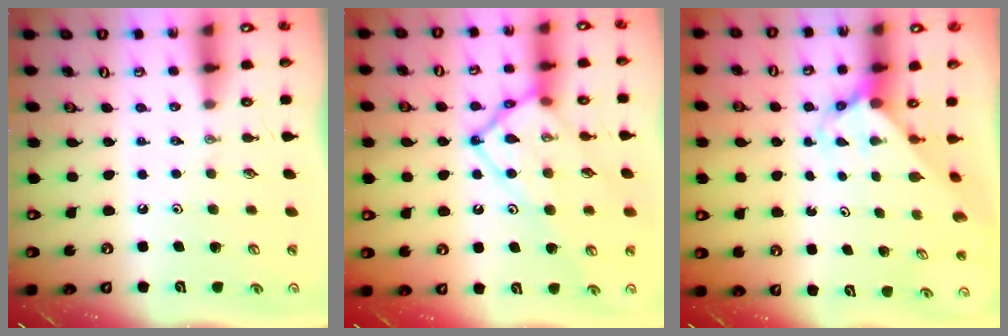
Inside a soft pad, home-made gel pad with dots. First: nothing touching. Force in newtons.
{"total": 16.5, "press": 16.4, "slide": 1.5}
{"total": 3.3, "press": 3.3, "slide": 0.3}